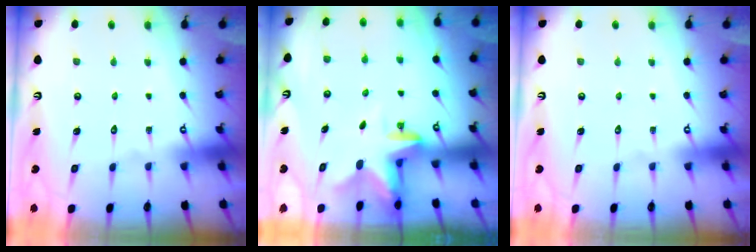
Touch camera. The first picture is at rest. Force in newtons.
{"total": 2.4, "press": 2.3, "slide": 0.4}
{"total": 0.0}